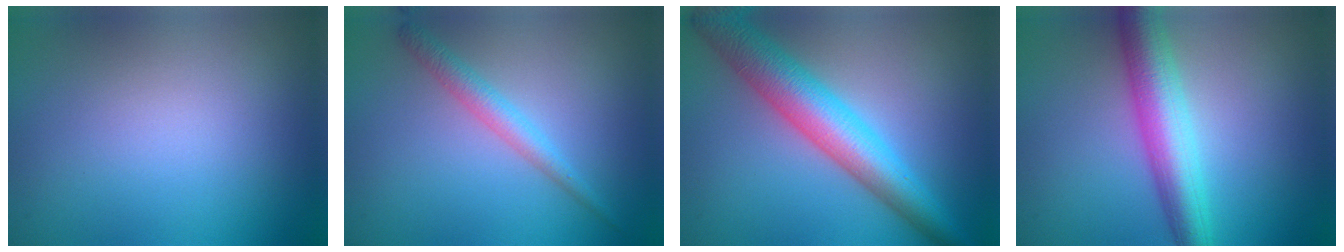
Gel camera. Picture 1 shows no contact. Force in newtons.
{"total": 2.1, "press": 2.1, "slide": 0.1}
{"total": 7.1, "press": 7.1, "slide": 0.1}
{"total": 6.0, "press": 6.0, "slide": 0.3}